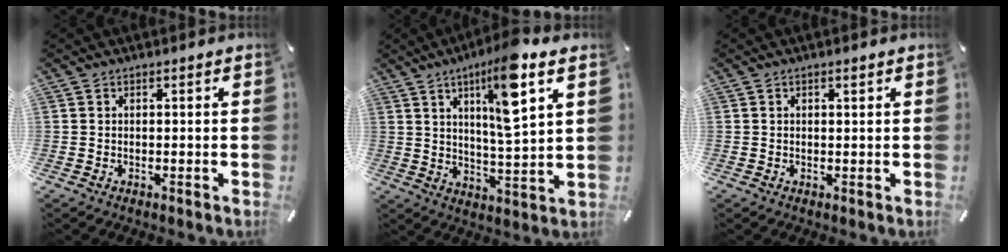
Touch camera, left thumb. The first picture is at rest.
{"total": 12.9, "force": [6.2, 2.5, 11.0], "torque": [-0.172, -0.021, 0.095]}
{"total": 0.8, "force": [0.3, 0.4, 0.6], "torque": [-0.012, 0.003, 0.005]}